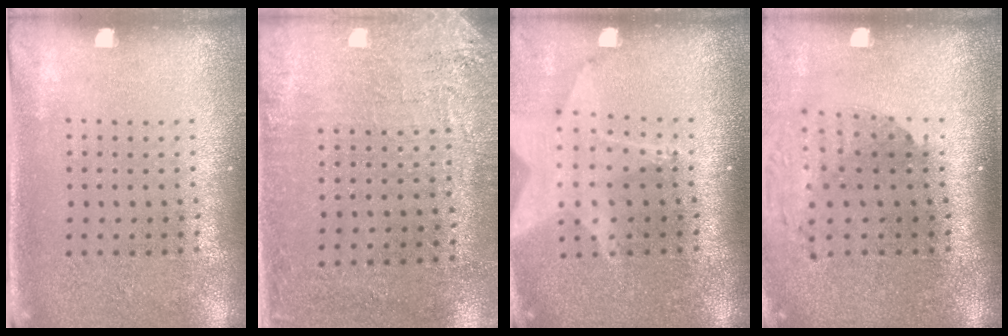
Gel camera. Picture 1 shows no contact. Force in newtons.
{"total": 2.7, "press": 2.3, "slide": 1.4}
{"total": 2.0, "press": 1.5, "slide": 1.2}
{"total": 1.7, "press": 1.3, "slide": 1.1}